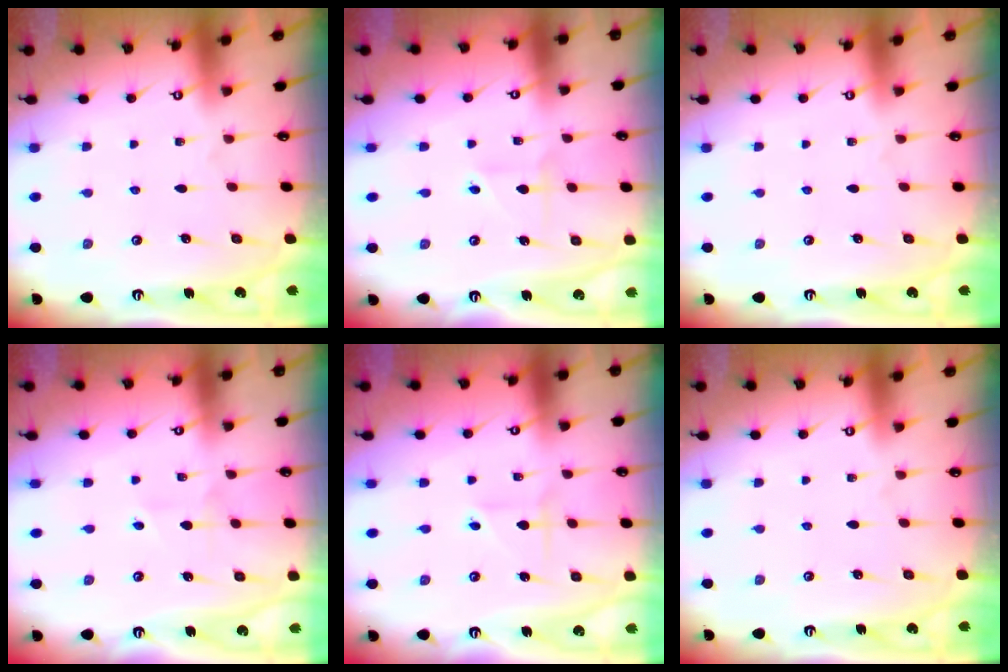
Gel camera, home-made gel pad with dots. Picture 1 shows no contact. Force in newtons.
{"total": 3.4, "press": 3.4, "slide": 0.4}
{"total": 0.0}
{"total": 2.7, "press": 2.5, "slide": 0.9}
{"total": 1.8, "press": 1.7, "slide": 0.7}
{"total": 0.0}